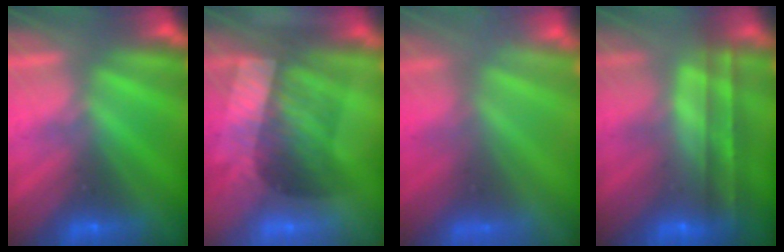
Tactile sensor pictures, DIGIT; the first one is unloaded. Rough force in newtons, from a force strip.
{"total": 3.6}
{"total": 8.7}
{"total": 5.7}